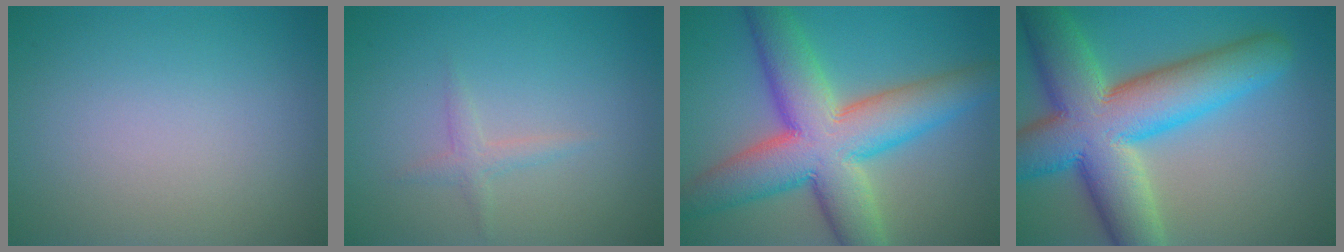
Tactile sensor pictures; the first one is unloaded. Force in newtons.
{"total": 1.2, "press": 1.2, "slide": 0.0}
{"total": 11.4, "press": 11.4, "slide": 0.4}
{"total": 13.1, "press": 13.1, "slide": 0.6}